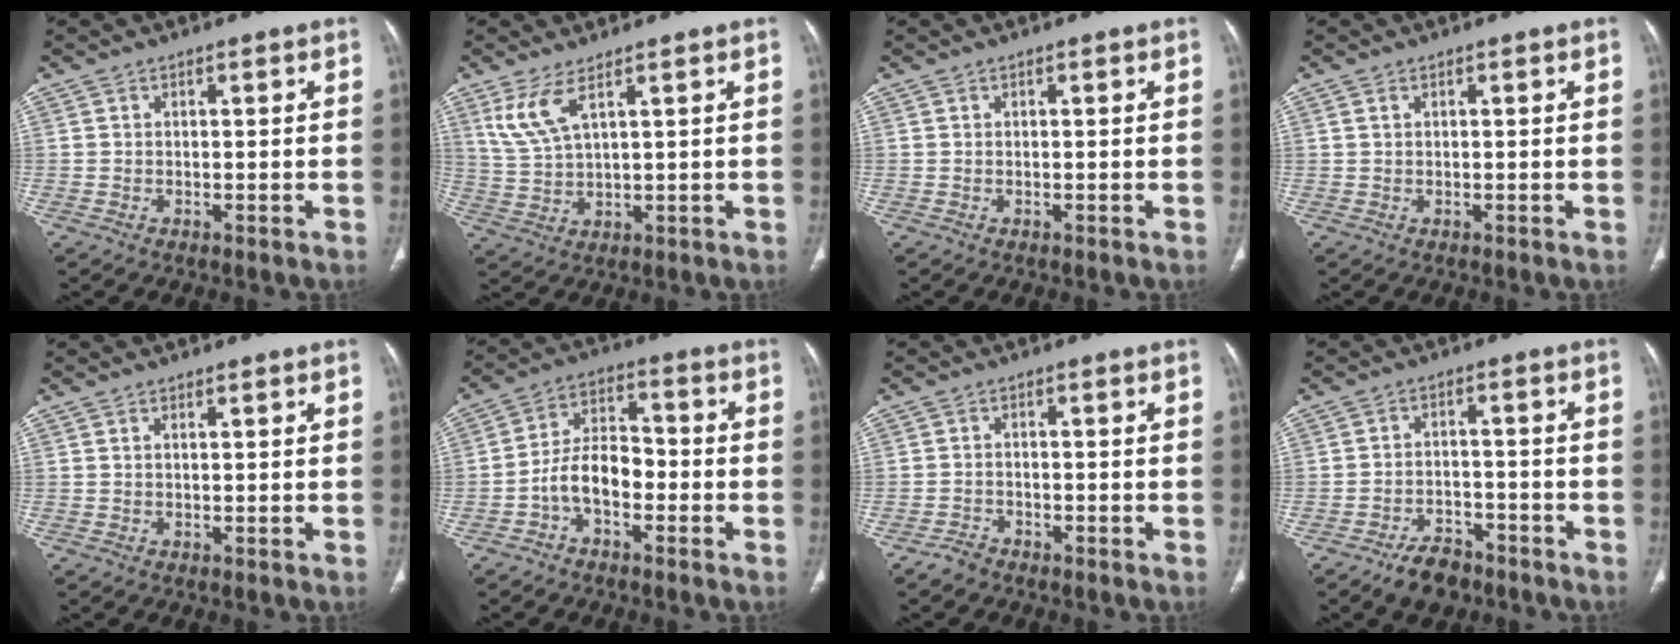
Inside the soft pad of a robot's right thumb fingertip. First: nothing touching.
{"total": 6.3, "force": [3.7, 1.7, 4.9], "torque": [-0.112, -0.018, 0.089]}
{"total": 0.0}
{"total": 0.6, "force": [0.3, 0.3, 0.4], "torque": [-0.012, 0.004, 0.007]}
{"total": 0.6, "force": [0.4, 0.2, 0.4], "torque": [-0.012, 0.002, 0.008]}
{"total": 8.4, "force": [-3.1, 4.9, 6.1], "torque": [-0.100, 0.041, -0.064]}
{"total": 2.0, "force": [-1.8, 0.9, 0.3], "torque": [-0.014, 0.007, -0.033]}
{"total": 6.4, "force": [-4.8, 3.4, 2.6], "torque": [-0.033, 0.027, -0.078]}